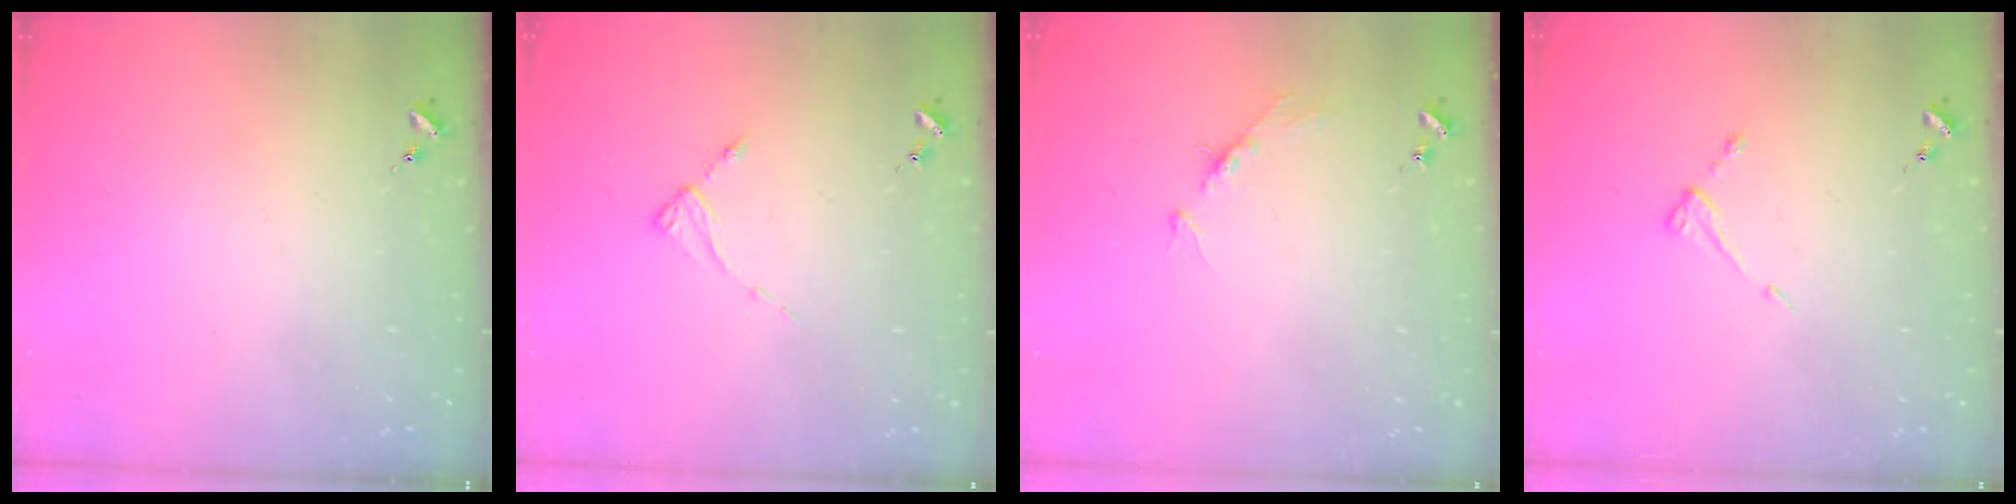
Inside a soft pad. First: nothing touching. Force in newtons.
{"total": 2.2, "press": 2.2, "slide": 0.4}
{"total": 4.4, "press": 4.4, "slide": 0.6}
{"total": 3.8, "press": 3.8, "slide": 0.4}